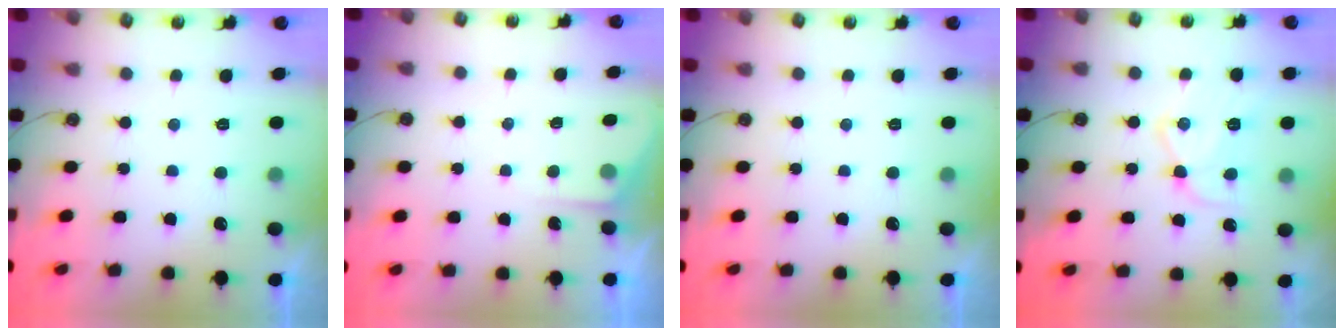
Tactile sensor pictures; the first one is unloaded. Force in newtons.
{"total": 3.5, "press": 3.5, "slide": 0.5}
{"total": 0.0}
{"total": 13.3, "press": 13.3, "slide": 1.1}